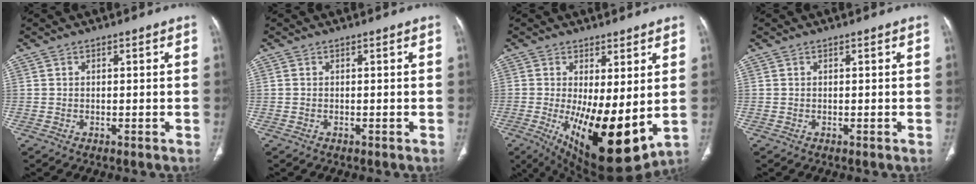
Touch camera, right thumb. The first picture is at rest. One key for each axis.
{"total": 0.0}
{"total": 17.4, "fx": -2.0, "fy": 6.5, "fz": 16.0, "tx": -0.257, "ty": -0.039, "tz": -0.006}
{"total": 0.0}